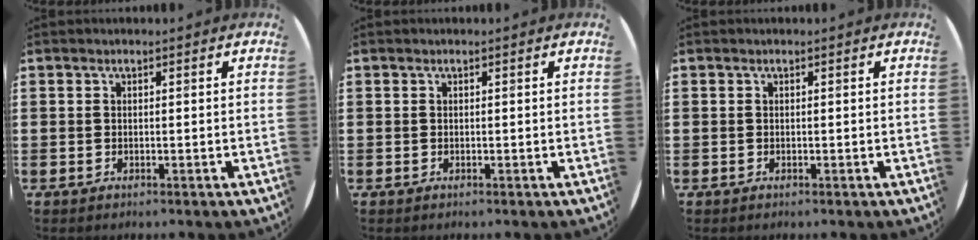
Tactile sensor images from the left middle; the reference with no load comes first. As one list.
[{"total": 0.0}, {"total": 0.0}]